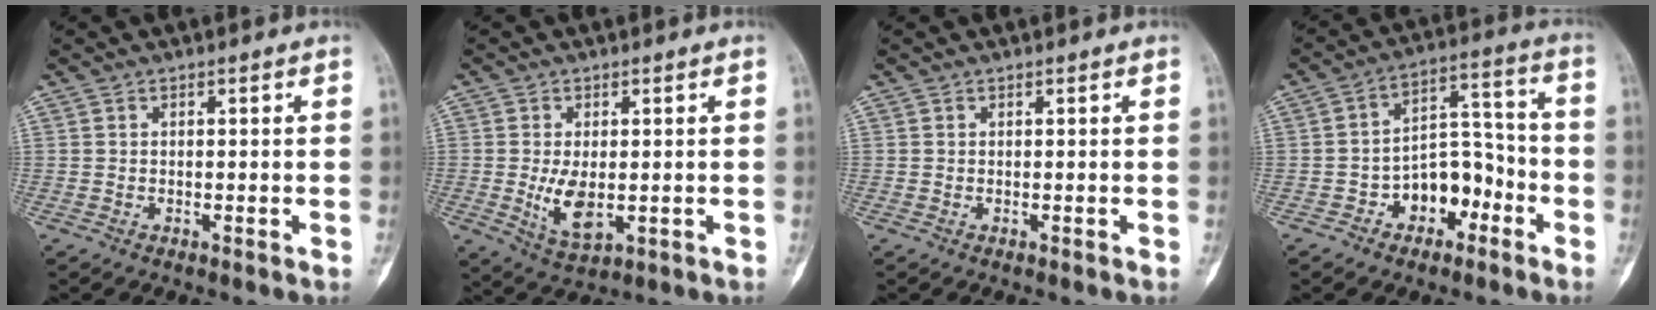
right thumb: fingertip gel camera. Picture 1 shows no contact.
{"total": 7.1, "force": [-0.7, 3.8, 6.0], "torque": [-0.103, -0.013, -0.004]}
{"total": 0.0}
{"total": 10.7, "force": [-4.4, 7.1, 6.7], "torque": [-0.064, 0.058, -0.072]}